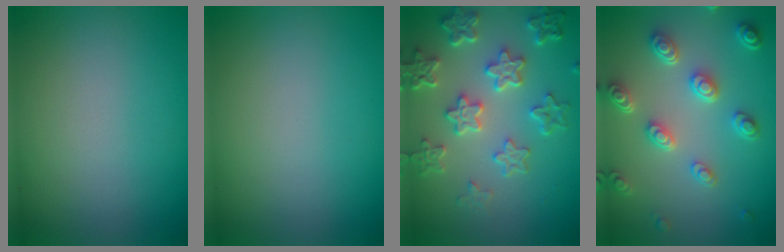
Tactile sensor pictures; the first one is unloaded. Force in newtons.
{"total": 0.0}
{"total": 5.8, "press": 4.5, "slide": 3.6}
{"total": 4.7, "press": 3.7, "slide": 2.9}